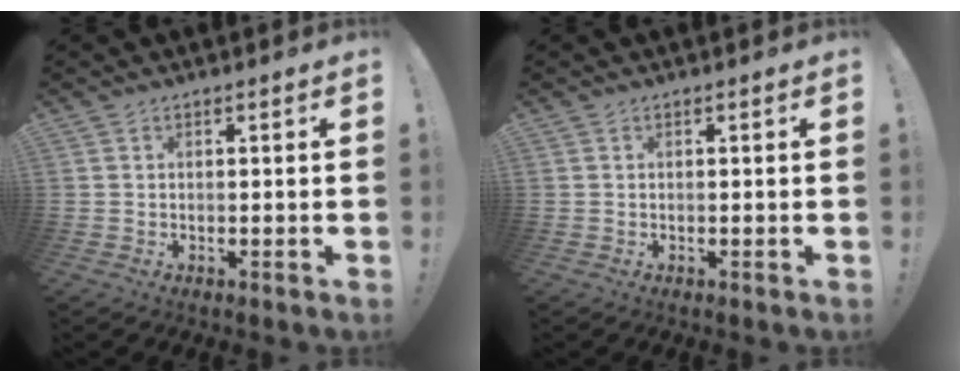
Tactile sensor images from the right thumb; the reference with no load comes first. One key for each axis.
{"total": 0.0}